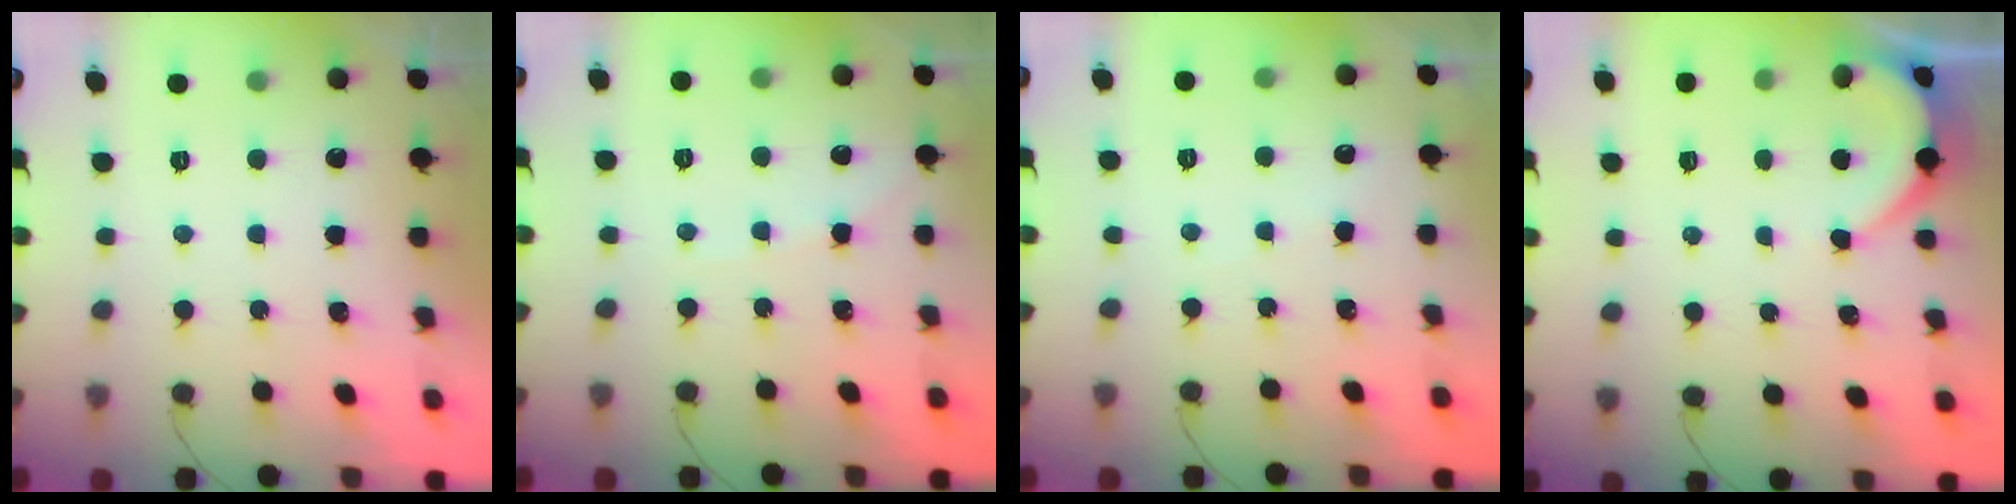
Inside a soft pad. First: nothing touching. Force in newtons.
{"total": 2.5, "press": 2.4, "slide": 0.5}
{"total": 1.8, "press": 1.7, "slide": 0.4}
{"total": 2.5, "press": 2.5, "slide": 0.3}